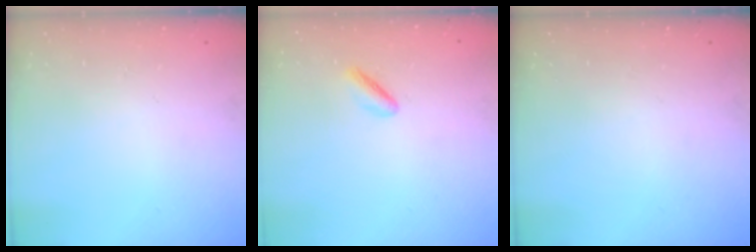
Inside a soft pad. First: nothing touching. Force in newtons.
{"total": 1.7, "press": 1.4, "slide": 1.0}
{"total": 0.0}